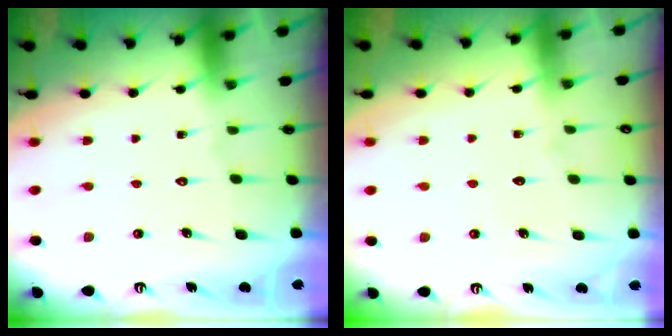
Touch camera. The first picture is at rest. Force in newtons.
{"total": 3.6, "press": 3.6, "slide": 0.4}